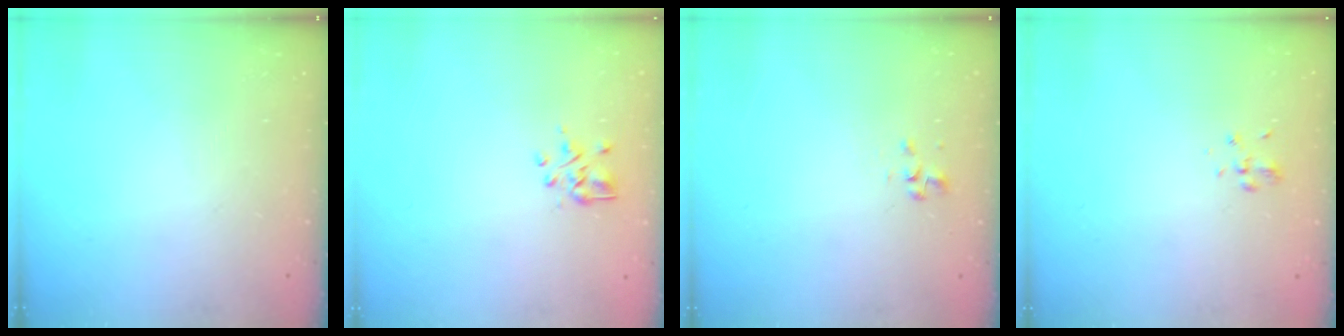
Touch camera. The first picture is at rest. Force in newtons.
{"total": 2.9, "press": 2.7, "slide": 1.1}
{"total": 1.7, "press": 1.6, "slide": 0.6}
{"total": 1.9, "press": 1.6, "slide": 0.9}